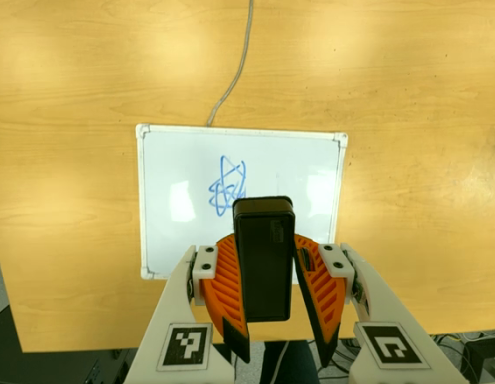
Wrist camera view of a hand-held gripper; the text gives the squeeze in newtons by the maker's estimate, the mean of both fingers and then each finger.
{"total": 8.1, "left": 7.7, "right": 8.4}